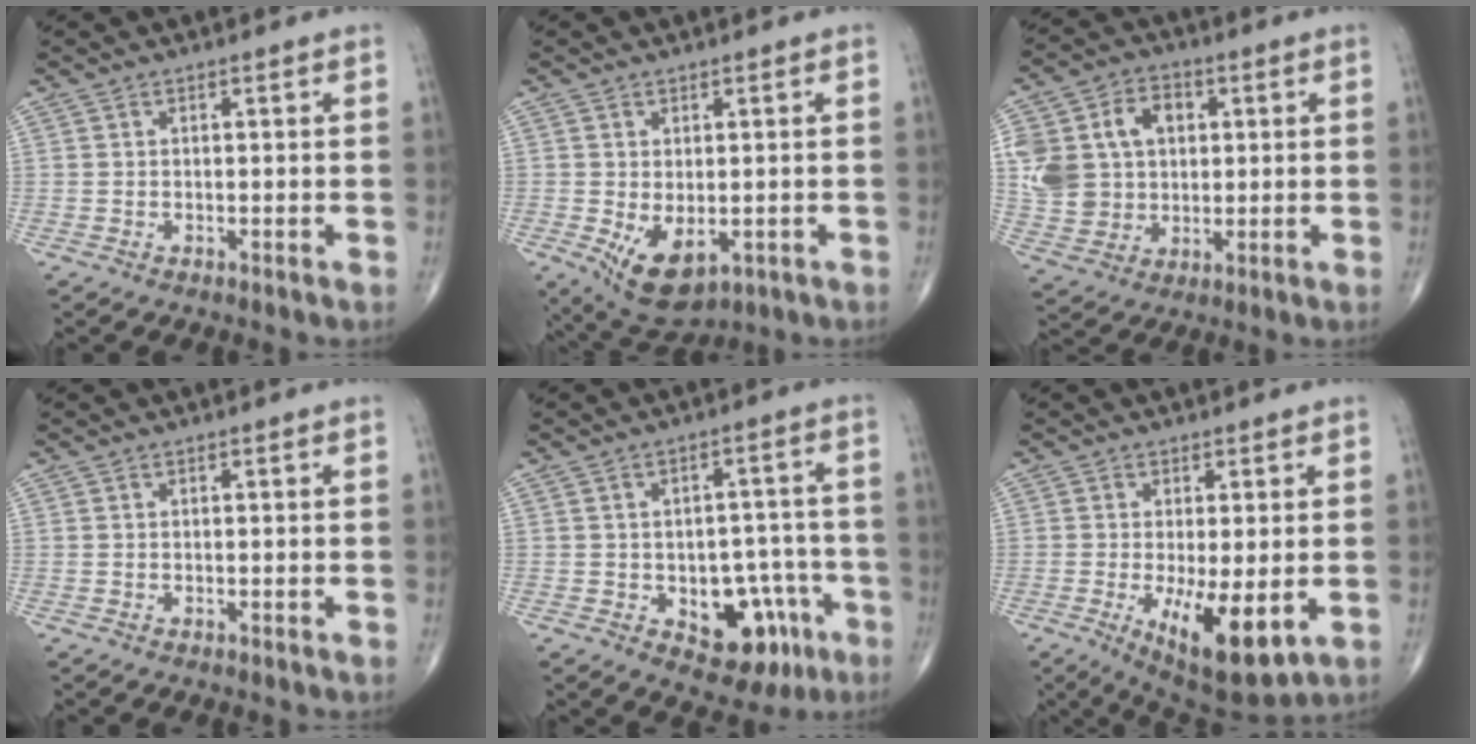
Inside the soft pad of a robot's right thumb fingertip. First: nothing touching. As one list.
[{"total": 8.2, "force": [-1.9, 4.7, 6.4], "torque": [-0.096, -0.012, -0.013]}, {"total": 15.2, "force": [3.0, 12.0, 8.8], "torque": [-0.144, 0.012, 0.062]}, {"total": 0.0}, {"total": 12.3, "force": [-4.9, 7.7, 8.3], "torque": [-0.062, 0.037, -0.053]}, {"total": 11.5, "force": [-2.9, 4.0, 10.4], "torque": [-0.164, -0.025, -0.032]}]